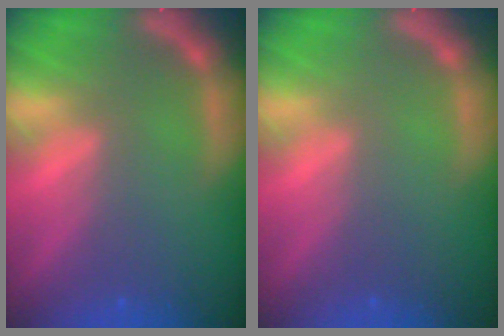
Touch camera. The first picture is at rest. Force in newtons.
{"total": 0.0}